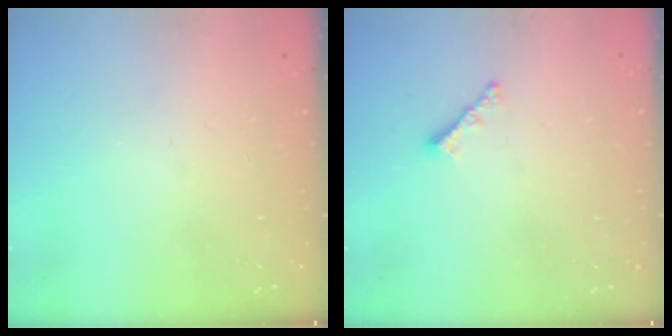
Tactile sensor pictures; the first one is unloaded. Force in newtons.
{"total": 2.2, "press": 2.2, "slide": 0.5}